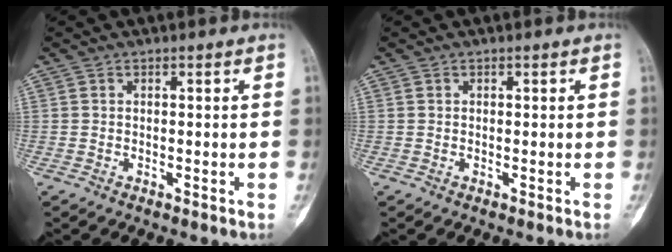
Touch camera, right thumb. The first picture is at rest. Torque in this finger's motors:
{"motor_torque": [-0.24, -0.03, -0.14, 0.03, 0.03]}